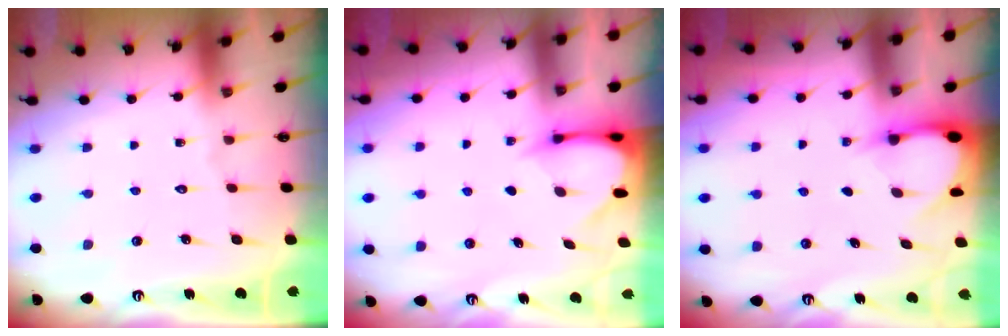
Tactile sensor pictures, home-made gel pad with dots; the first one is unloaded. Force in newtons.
{"total": 3.2, "press": 3.2, "slide": 0.3}
{"total": 2.9, "press": 2.9, "slide": 0.3}